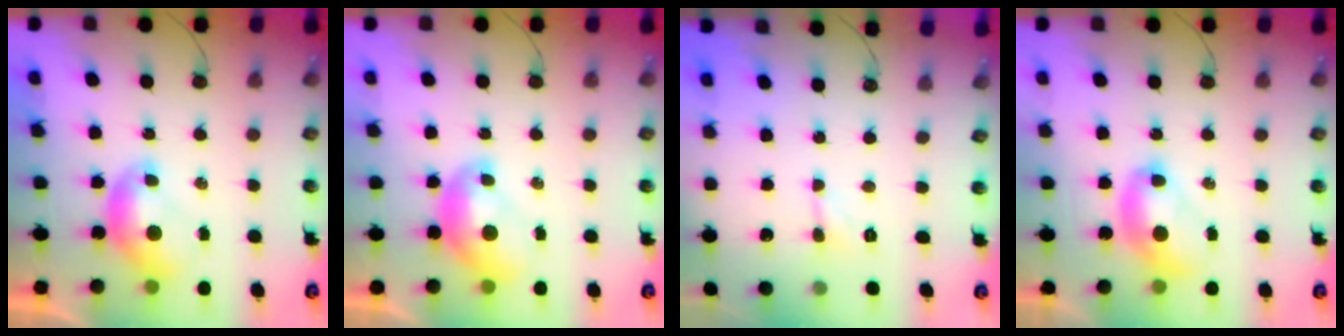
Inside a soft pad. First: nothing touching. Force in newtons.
{"total": 1.8, "press": 1.8, "slide": 0.2}
{"total": 2.3, "press": 2.2, "slide": 0.6}
{"total": 2.7, "press": 2.7, "slide": 0.1}